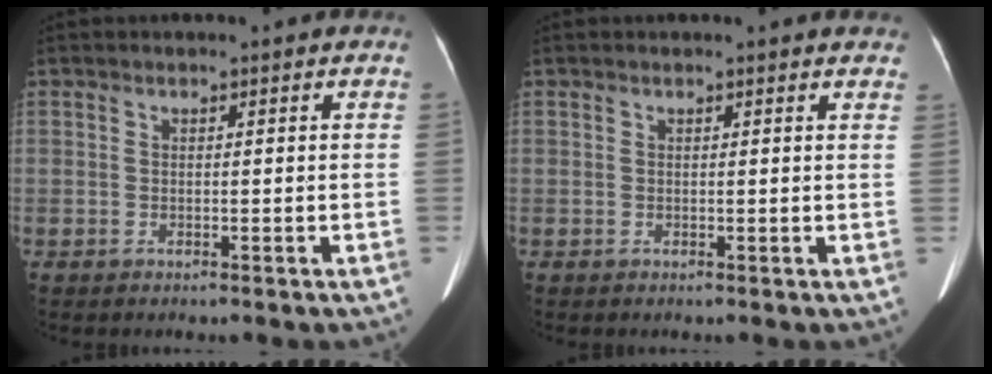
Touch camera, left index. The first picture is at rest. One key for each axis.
{"total": 4.2, "fx": 4.1, "fy": 0.5, "fz": 1.1, "tx": -0.010, "ty": -0.002, "tz": 0.023}